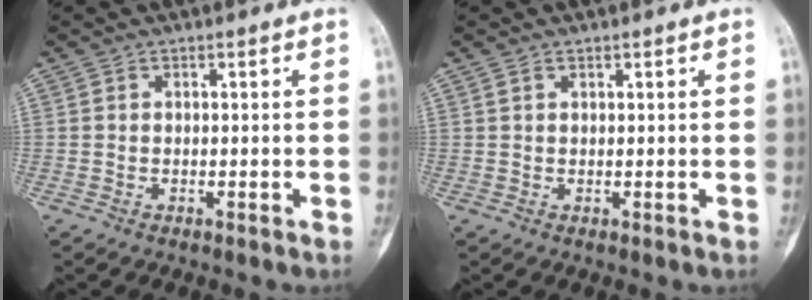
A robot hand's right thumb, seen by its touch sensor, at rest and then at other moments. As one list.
[{"total": 0.7, "force": [0.5, 0.4, 0.3], "torque": [-0.005, 0.000, 0.008]}]